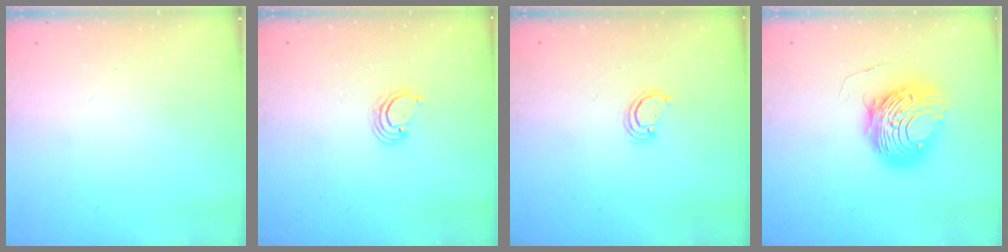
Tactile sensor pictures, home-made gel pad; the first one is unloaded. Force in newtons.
{"total": 2.3, "press": 2.3, "slide": 0.1}
{"total": 2.0, "press": 2.0, "slide": 0.2}
{"total": 11.4, "press": 11.3, "slide": 0.8}